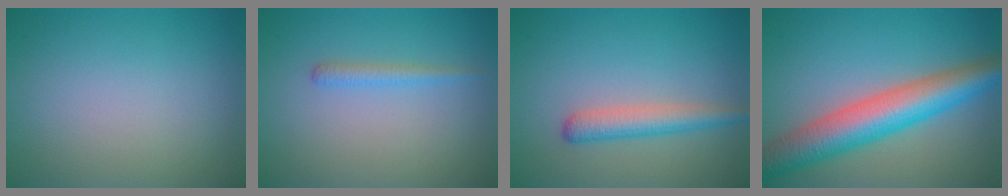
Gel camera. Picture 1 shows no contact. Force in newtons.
{"total": 1.3, "press": 1.3, "slide": 0.0}
{"total": 2.9, "press": 2.9, "slide": 0.1}
{"total": 8.4, "press": 8.4, "slide": 0.3}